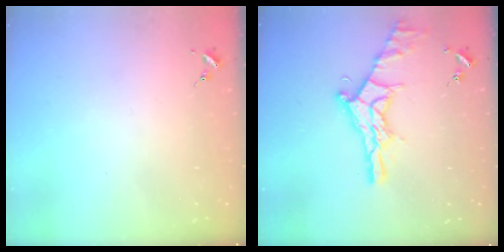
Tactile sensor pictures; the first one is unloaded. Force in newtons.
{"total": 17.0, "press": 17.0, "slide": 1.2}